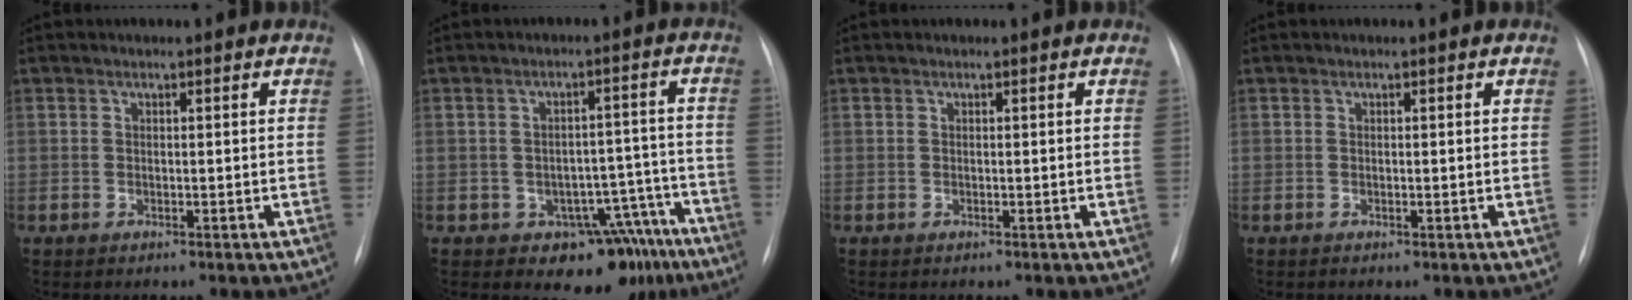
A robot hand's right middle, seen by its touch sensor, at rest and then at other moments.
{"total": 9.0, "force": [-6.2, 5.6, 3.5], "torque": [-0.011, 0.043, -0.079]}
{"total": 0.0}
{"total": 0.0}